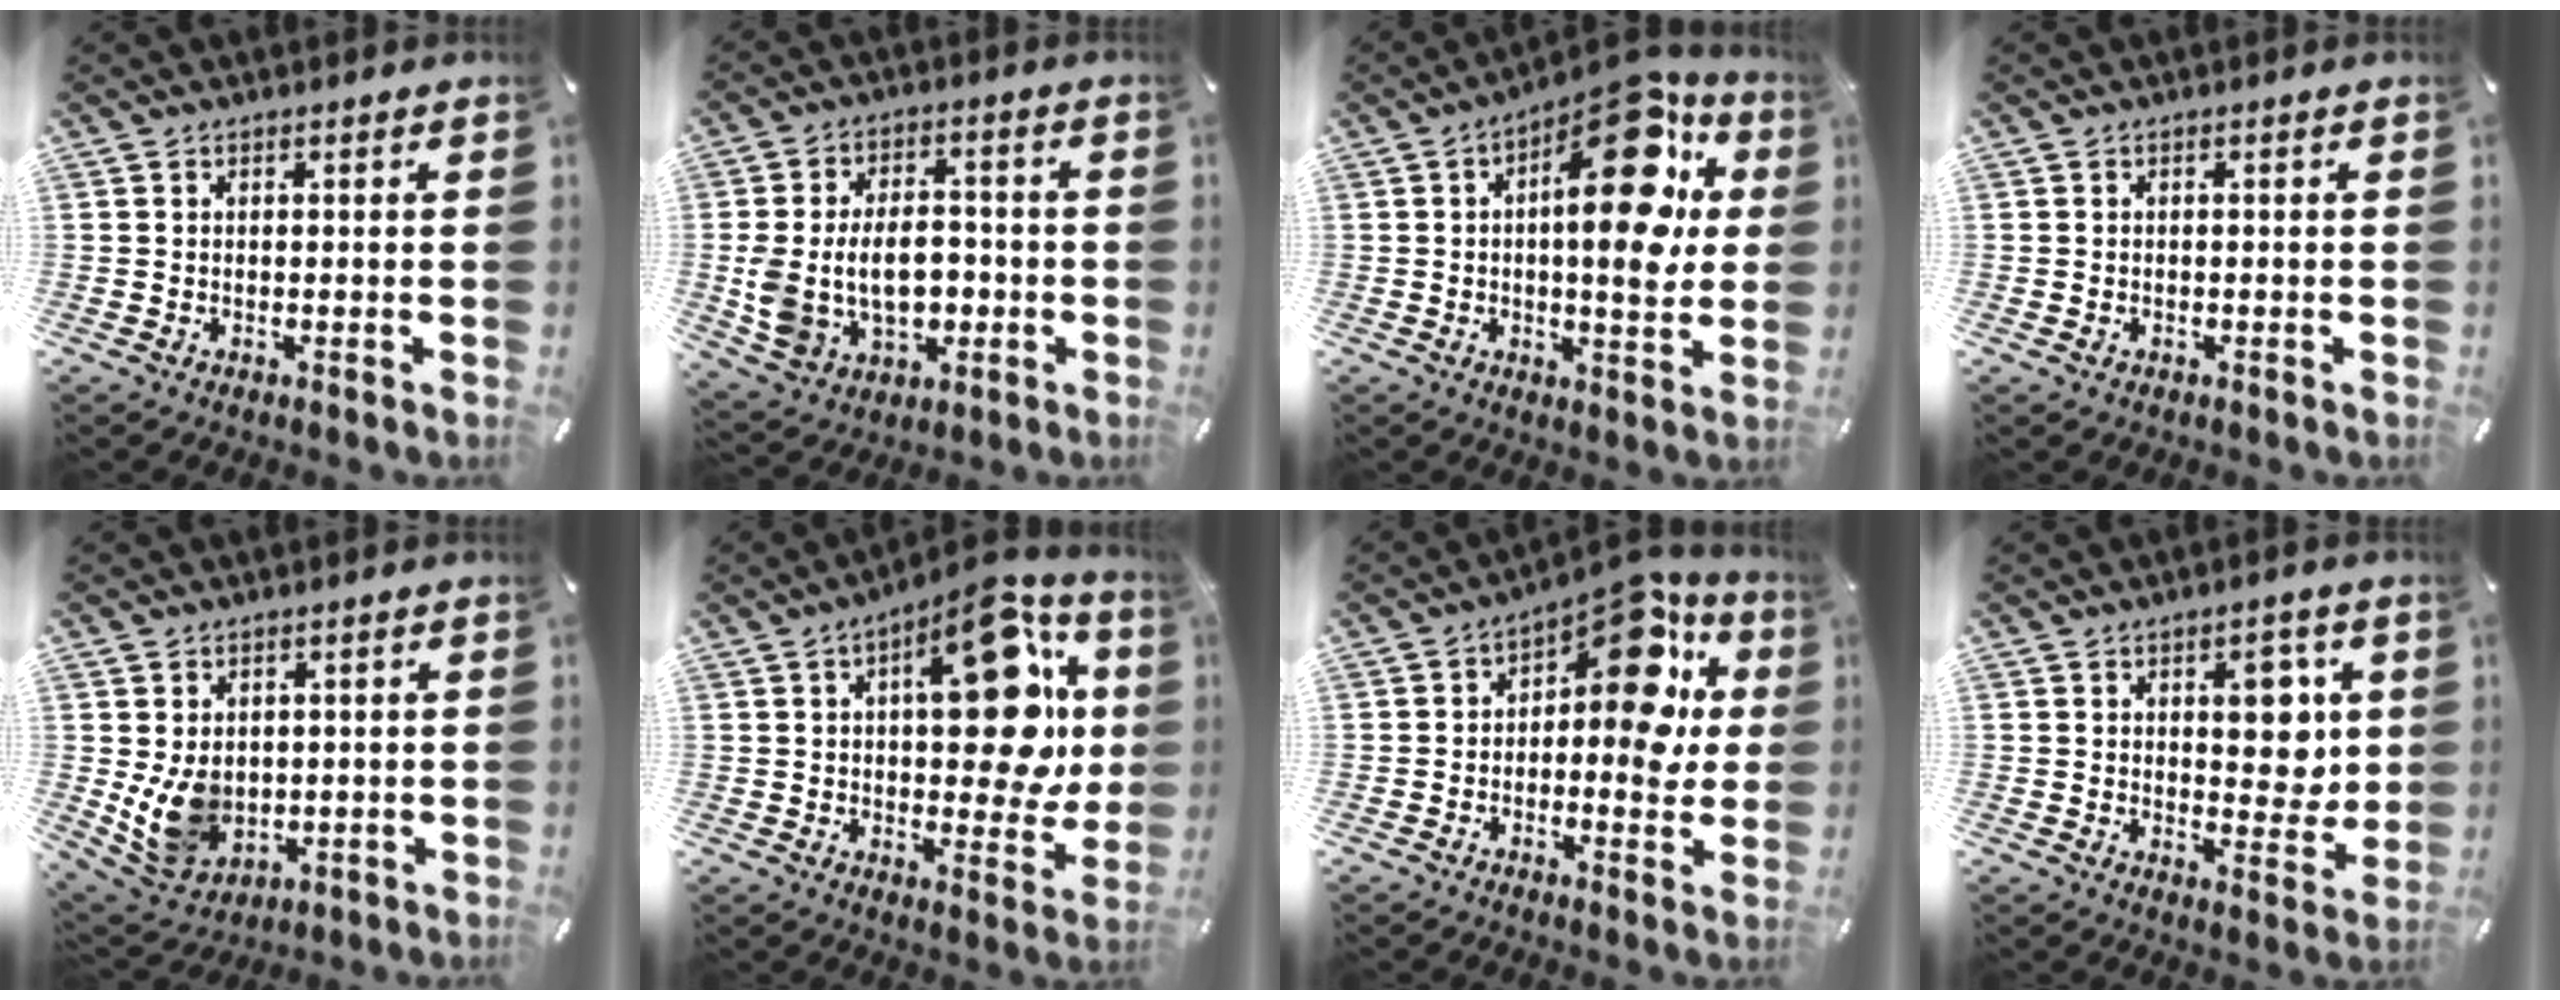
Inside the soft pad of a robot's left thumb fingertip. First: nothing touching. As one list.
[{"total": 14.1, "force": [-1.6, 9.9, 9.9], "torque": [-0.192, 0.013, -0.021]}, {"total": 20.0, "force": [6.5, 8.3, 17.0], "torque": [-0.225, -0.038, 0.098]}, {"total": 0.7, "force": [-0.2, 0.5, 0.4], "torque": [-0.008, 0.001, -0.005]}, {"total": 9.6, "force": [0.4, 8.0, 5.3], "torque": [-0.129, -0.007, 0.011]}, {"total": 21.0, "force": [6.1, 10.2, 17.4], "torque": [-0.216, -0.031, 0.095]}, {"total": 14.8, "force": [5.6, 7.3, 11.6], "torque": [-0.147, -0.050, 0.091]}, {"total": 9.1, "force": [2.5, 5.8, 6.6], "torque": [-0.064, -0.011, 0.035]}]